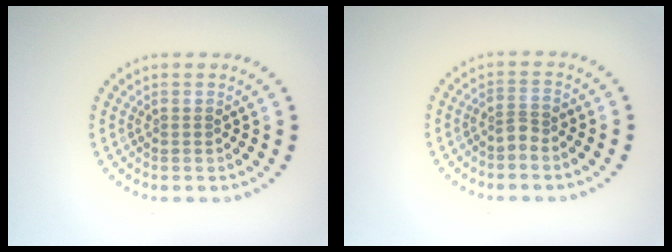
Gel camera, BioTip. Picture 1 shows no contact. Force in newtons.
{"total": 1.5, "press": 1.1, "slide": 1.0}